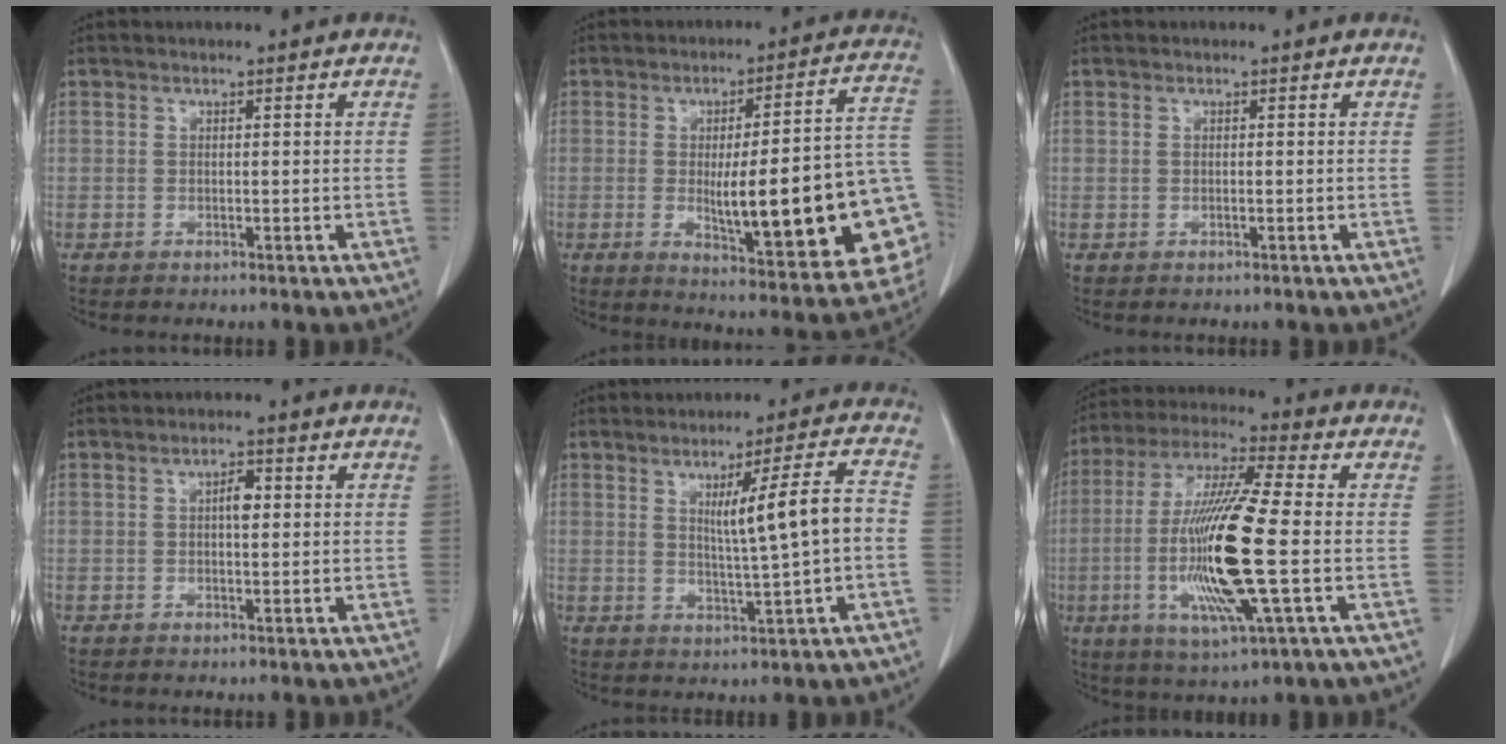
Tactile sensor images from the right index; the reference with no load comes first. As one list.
[{"total": 23.8, "force": [-3.3, 3.7, 23.2], "torque": [-0.237, 0.008, -0.033]}, {"total": 0.0}, {"total": 2.4, "force": [0.3, 0.9, 2.2], "torque": [-0.035, 0.004, 0.004]}, {"total": 8.4, "force": [0.4, -0.5, 8.4], "torque": [-0.130, 0.001, 0.011]}, {"total": 18.2, "force": [-2.7, 1.2, 17.9], "torque": [-0.370, -0.013, -0.054]}]